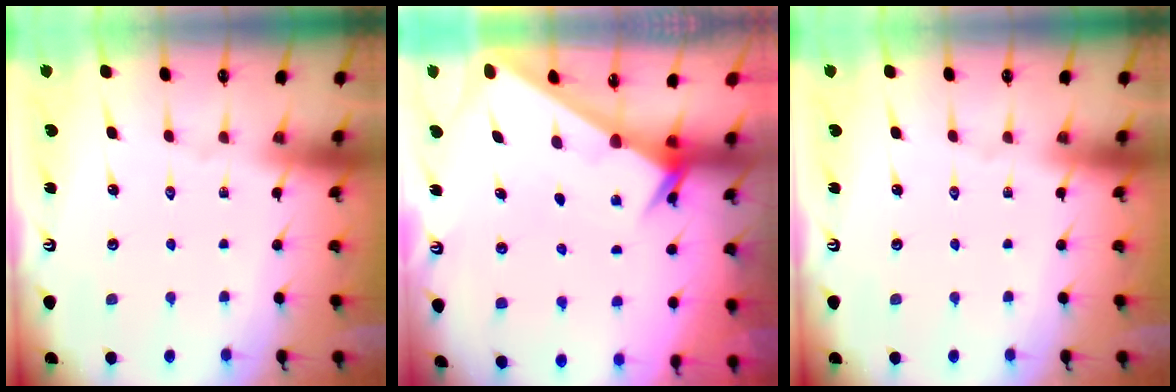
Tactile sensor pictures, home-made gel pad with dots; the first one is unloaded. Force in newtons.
{"total": 1.9, "press": 1.9, "slide": 0.2}
{"total": 0.0}